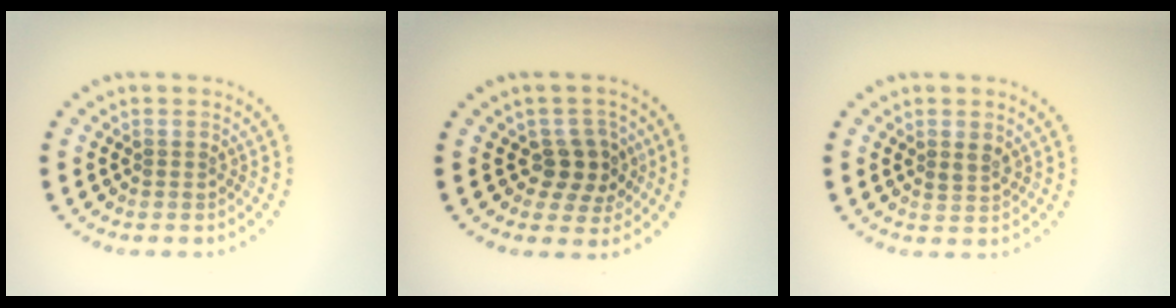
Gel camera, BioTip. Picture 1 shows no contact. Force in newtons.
{"total": 3.3, "press": 3.0, "slide": 1.3}
{"total": 1.4, "press": 1.3, "slide": 0.5}